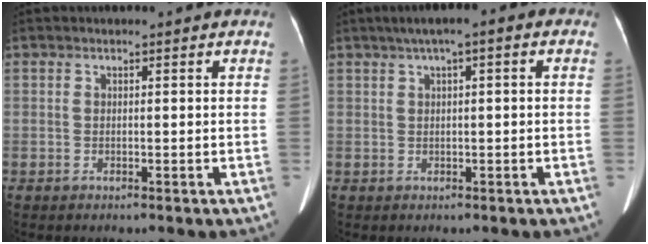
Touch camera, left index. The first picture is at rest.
{"total": 5.0, "force": [2.2, 1.1, 4.3], "torque": [-0.068, 0.029, 0.028]}